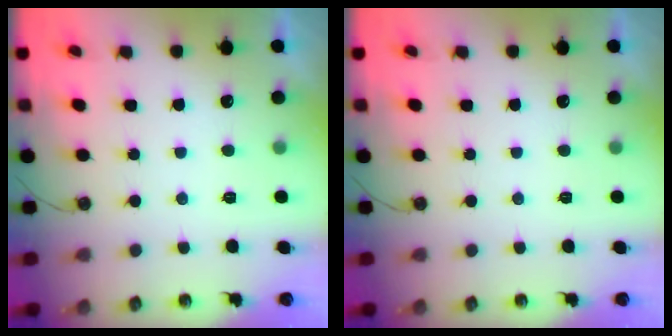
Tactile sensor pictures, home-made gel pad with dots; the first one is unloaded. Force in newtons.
{"total": 0.0}